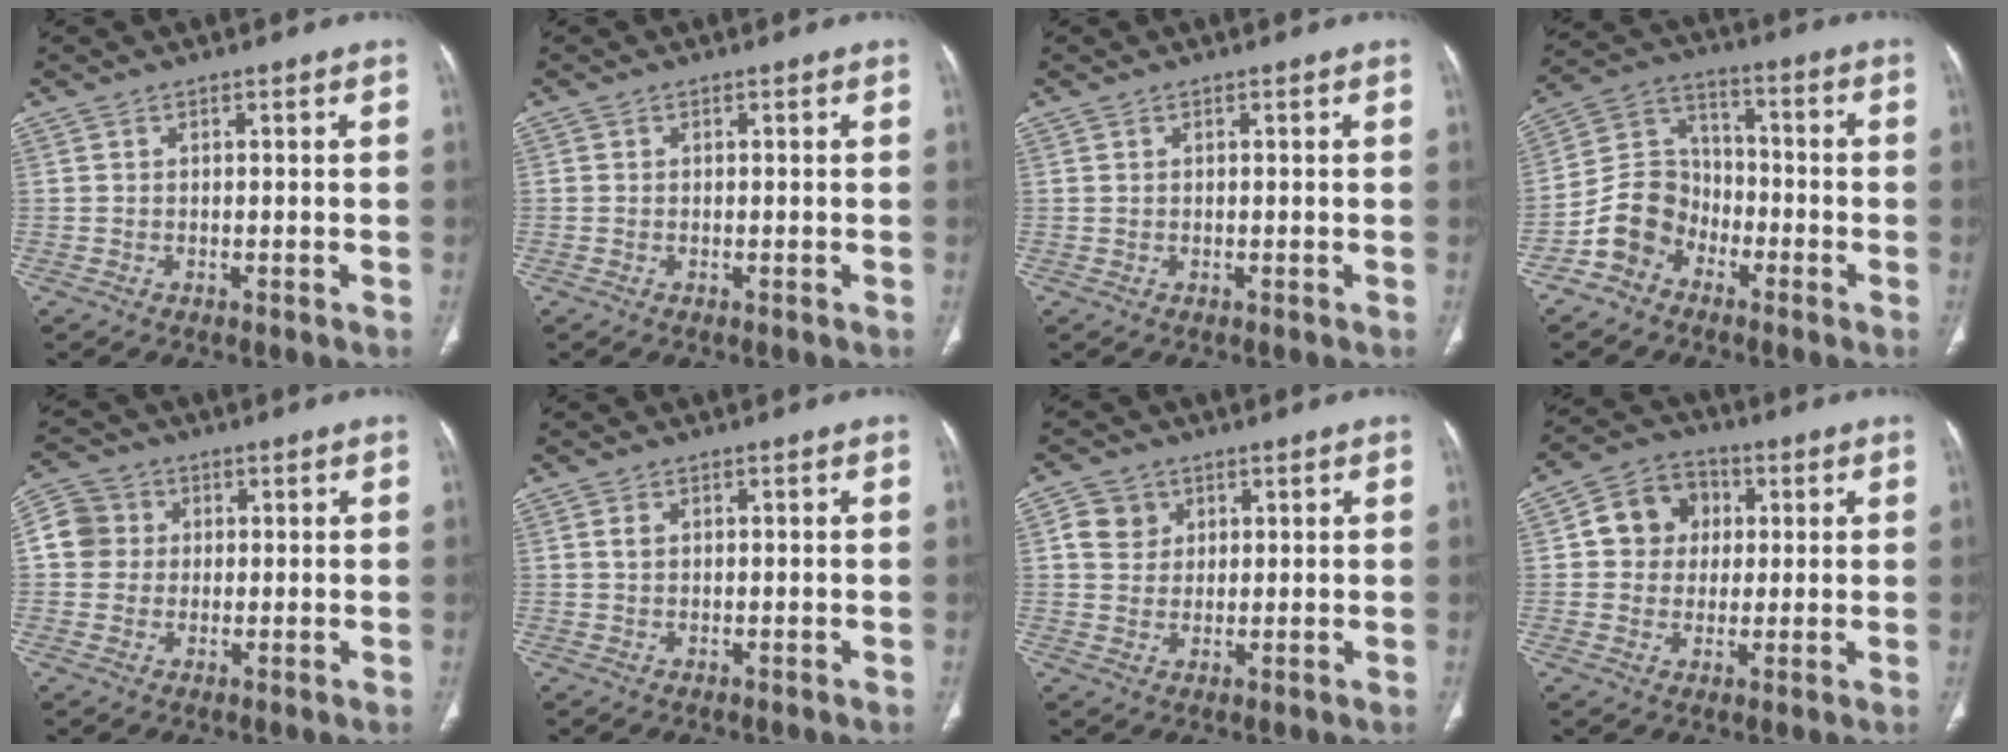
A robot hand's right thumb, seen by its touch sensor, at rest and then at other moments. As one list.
[{"total": 0.0}, {"total": 0.0}, {"total": 10.0, "force": [-5.2, 7.9, 3.2], "torque": [-0.039, 0.058, -0.106]}, {"total": 6.5, "force": [0.8, 6.2, 1.7], "torque": [-0.015, 0.011, 0.009]}, {"total": 1.2, "force": [0.4, 0.8, 0.8], "torque": [-0.015, 0.000, 0.009]}, {"total": 4.9, "force": [1.8, 4.3, 1.5], "torque": [-0.008, -0.002, 0.032]}, {"total": 9.2, "force": [1.7, 8.1, 4.0], "torque": [-0.028, 0.007, 0.018]}]